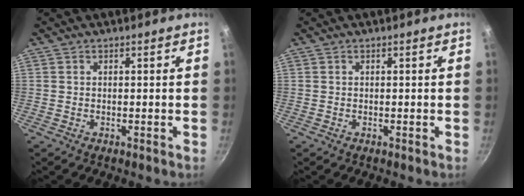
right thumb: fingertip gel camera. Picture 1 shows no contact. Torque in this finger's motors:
{"motor_torque": [0.01, 0.01, 0.01, -0.01, 0.00]}